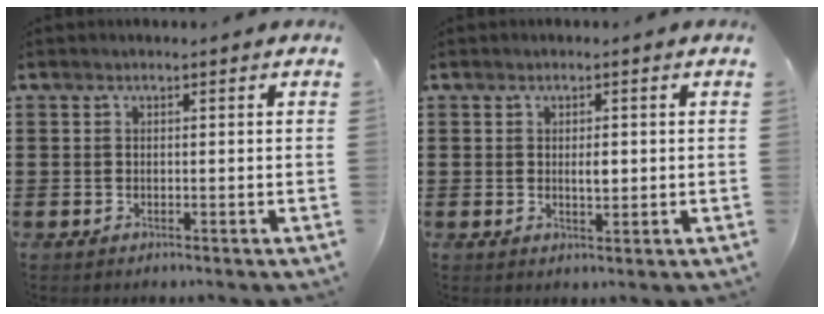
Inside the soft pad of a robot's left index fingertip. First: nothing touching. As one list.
[{"total": 2.0, "force": [0.2, 0.8, 1.9], "torque": [-0.029, -0.001, -0.001]}]